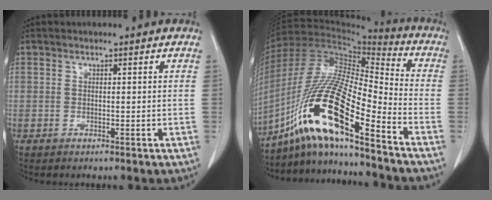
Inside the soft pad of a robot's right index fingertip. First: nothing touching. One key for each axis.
{"total": 18.6, "fx": -11.8, "fy": 1.7, "fz": 14.3, "tx": -0.289, "ty": -0.012, "tz": -0.218}